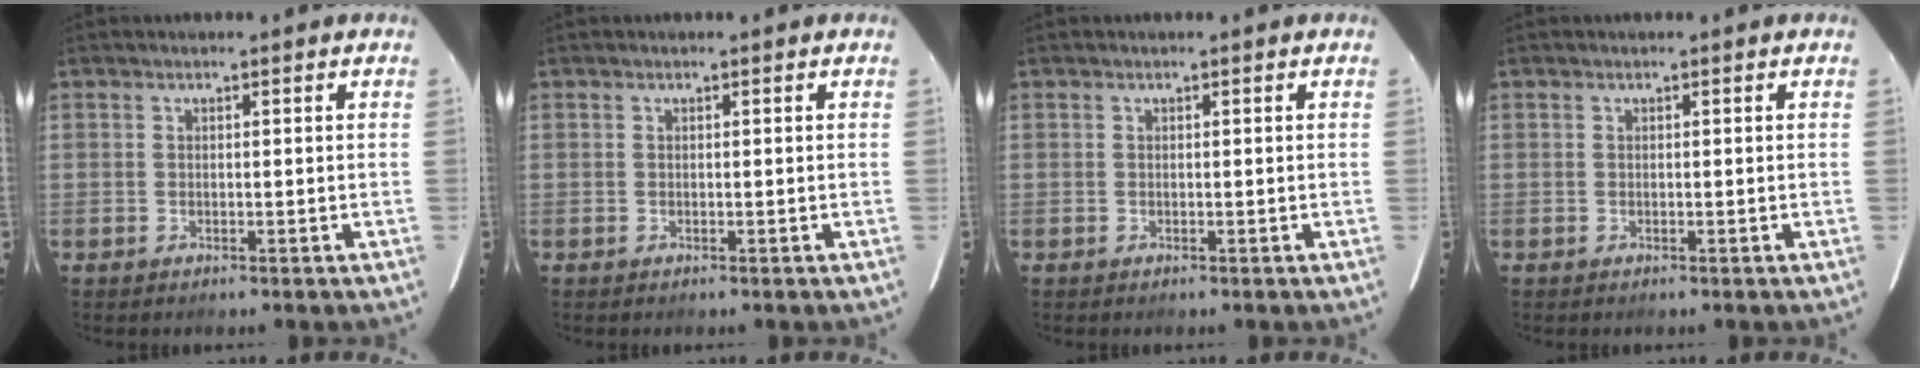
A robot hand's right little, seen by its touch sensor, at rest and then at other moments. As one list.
[{"total": 0.0}, {"total": 0.0}, {"total": 0.0}]